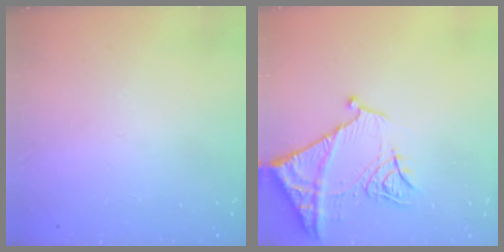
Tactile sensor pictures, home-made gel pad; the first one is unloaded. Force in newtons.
{"total": 11.9, "press": 11.8, "slide": 1.4}